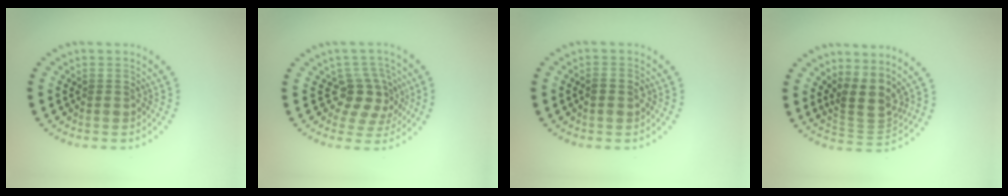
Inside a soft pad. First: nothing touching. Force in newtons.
{"total": 3.7, "press": 3.2, "slide": 1.9}
{"total": 1.4, "press": 1.4, "slide": 0.5}
{"total": 3.4, "press": 2.5, "slide": 2.3}